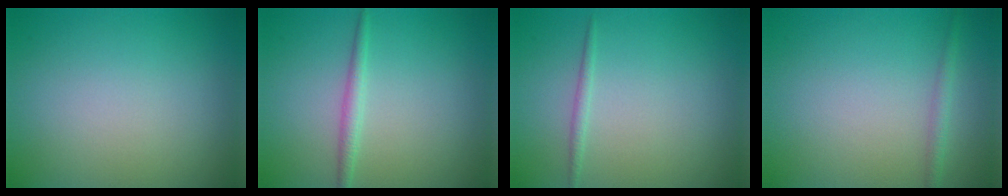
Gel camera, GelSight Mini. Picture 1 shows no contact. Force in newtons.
{"total": 1.4, "press": 1.4, "slide": 0.1}
{"total": 0.8, "press": 0.8, "slide": 0.1}
{"total": 1.2, "press": 1.2, "slide": 0.1}